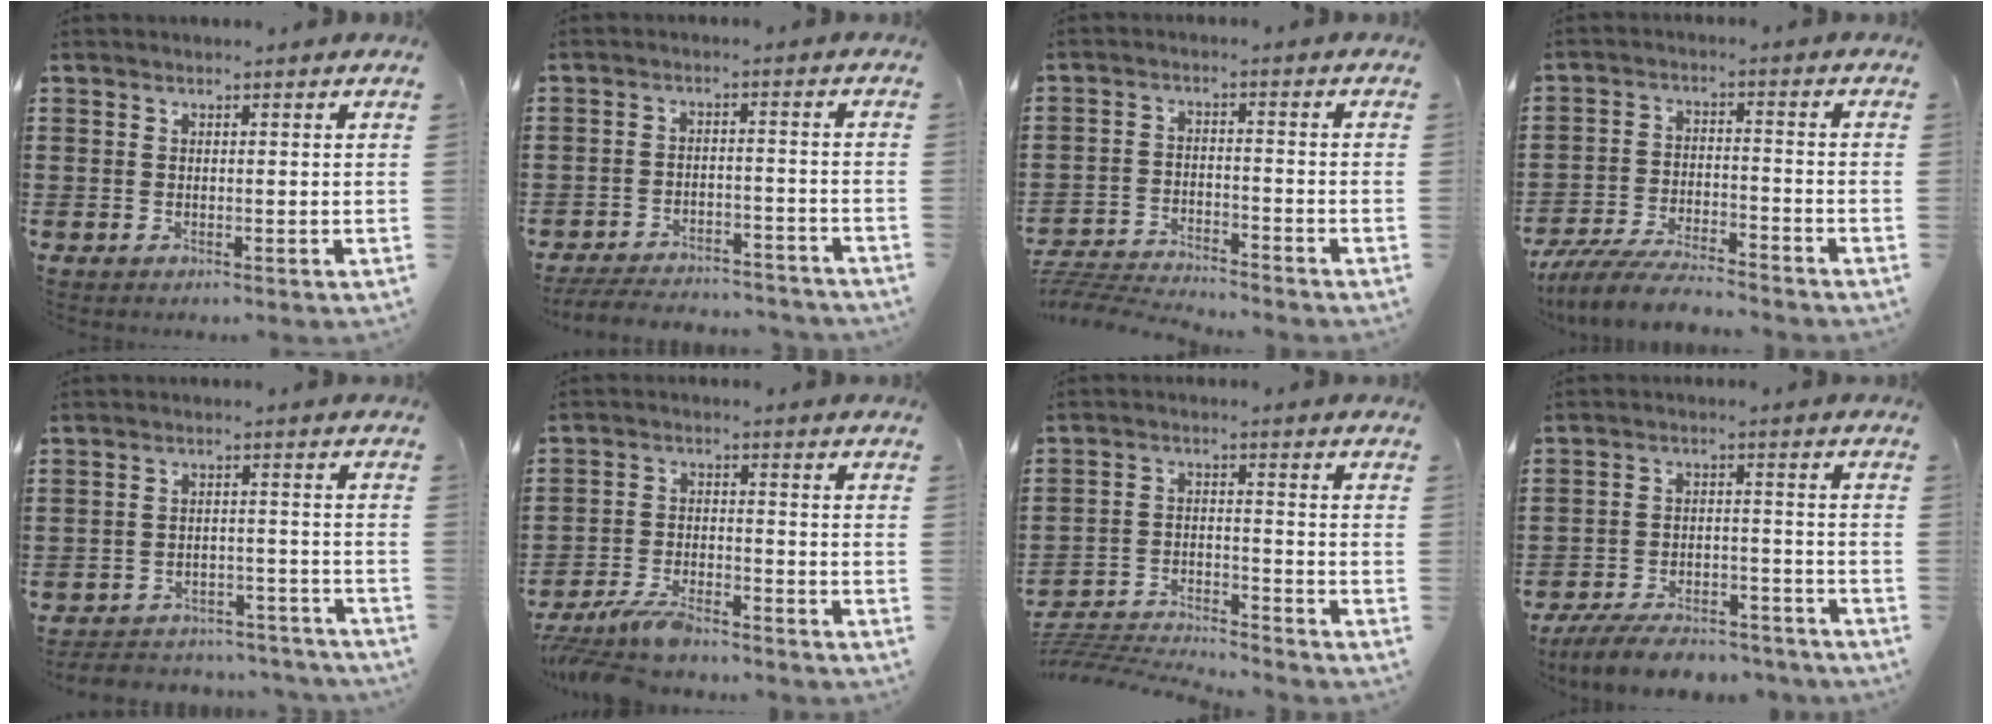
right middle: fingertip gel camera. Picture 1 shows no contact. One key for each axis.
{"total": 4.8, "fx": -4.7, "fy": 0.5, "fz": 1.0, "tx": -0.021, "ty": 0.003, "tz": -0.095}
{"total": 4.5, "fx": -4.5, "fy": 0.1, "fz": 0.4, "tx": -0.025, "ty": -0.001, "tz": -0.099}
{"total": 7.3, "fx": -6.8, "fy": 0.9, "fz": 2.6, "tx": -0.052, "ty": 0.005, "tz": -0.130}
{"total": 4.2, "fx": -4.1, "fy": 0.7, "fz": 0.2, "tx": -0.006, "ty": 0.008, "tz": -0.088}
{"total": 5.9, "fx": -5.4, "fy": 1.3, "fz": 2.0, "tx": -0.051, "ty": 0.001, "tz": -0.108}
{"total": 4.5, "fx": -4.4, "fy": 0.3, "fz": 0.5, "tx": -0.030, "ty": -0.001, "tz": -0.100}
{"total": 7.3, "fx": -6.8, "fy": 1.4, "fz": 2.3, "tx": -0.039, "ty": 0.016, "tz": -0.130}